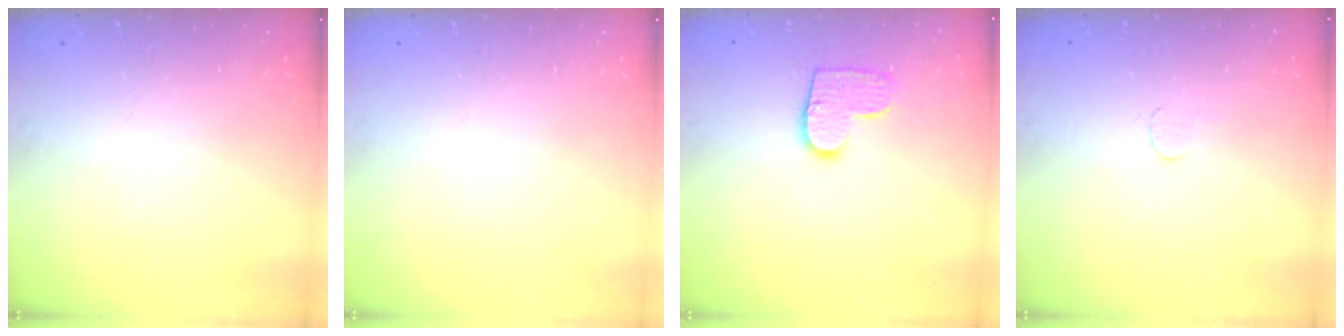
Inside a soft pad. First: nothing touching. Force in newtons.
{"total": 0.0}
{"total": 9.8, "press": 9.8, "slide": 0.4}
{"total": 3.1, "press": 3.1, "slide": 0.3}